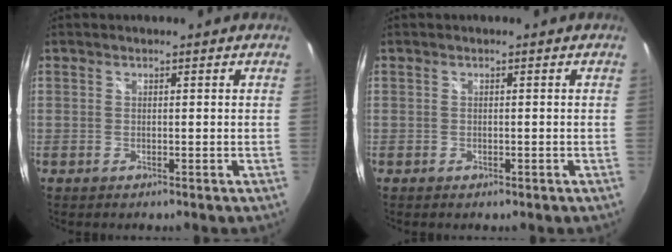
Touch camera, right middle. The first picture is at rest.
{"total": 0.5, "force": [-0.3, 0.4, 0.1], "torque": [-0.002, -0.004, -0.007]}